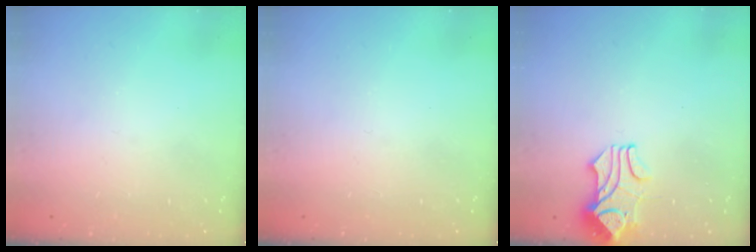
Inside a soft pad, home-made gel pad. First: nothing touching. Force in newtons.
{"total": 0.0}
{"total": 1.6, "press": 1.2, "slide": 1.0}